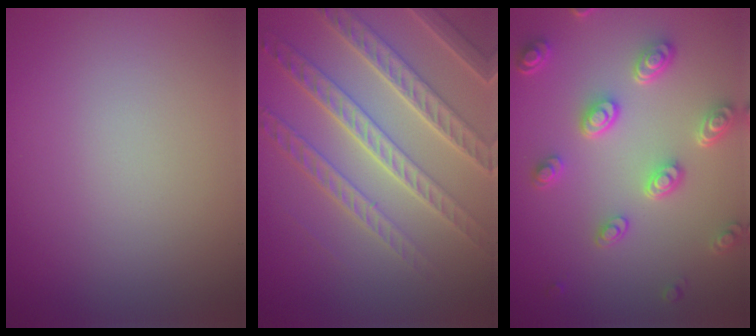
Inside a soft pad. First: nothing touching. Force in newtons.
{"total": 6.4, "press": 5.2, "slide": 3.9}
{"total": 4.7, "press": 3.7, "slide": 2.9}